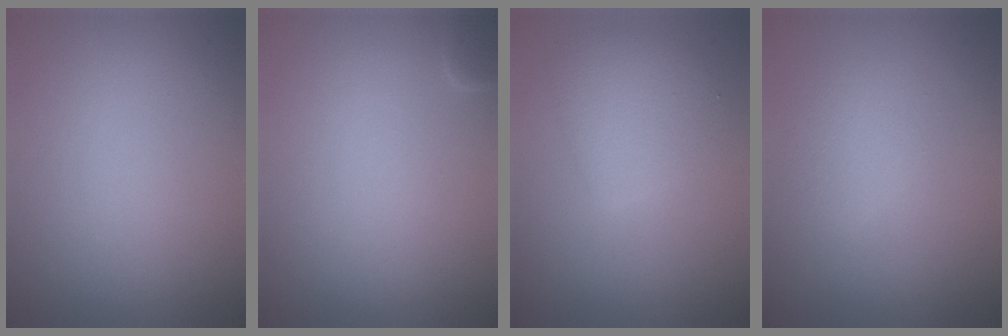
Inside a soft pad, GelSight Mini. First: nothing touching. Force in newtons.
{"total": 0.8, "press": 0.8, "slide": 0.1}
{"total": 3.4, "press": 3.4, "slide": 0.1}
{"total": 1.8, "press": 1.8, "slide": 0.1}